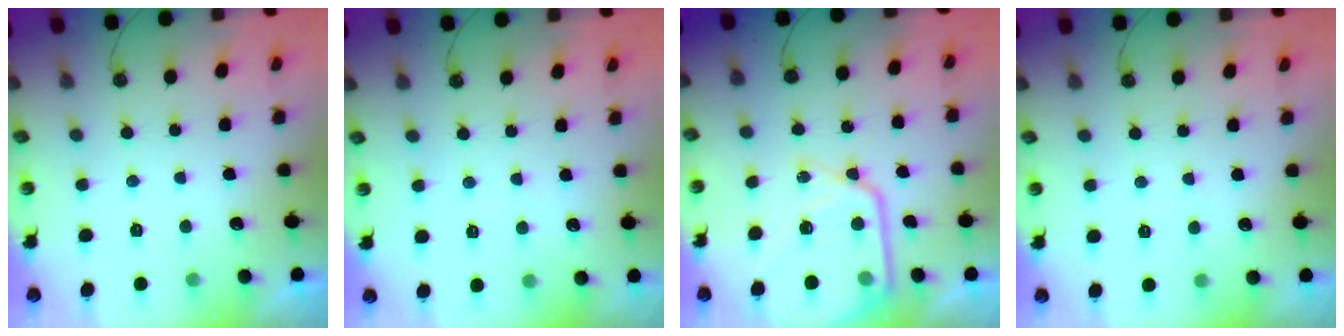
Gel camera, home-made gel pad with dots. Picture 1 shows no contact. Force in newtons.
{"total": 2.3, "press": 2.2, "slide": 0.4}
{"total": 14.9, "press": 14.8, "slide": 1.5}
{"total": 3.6, "press": 3.5, "slide": 0.6}